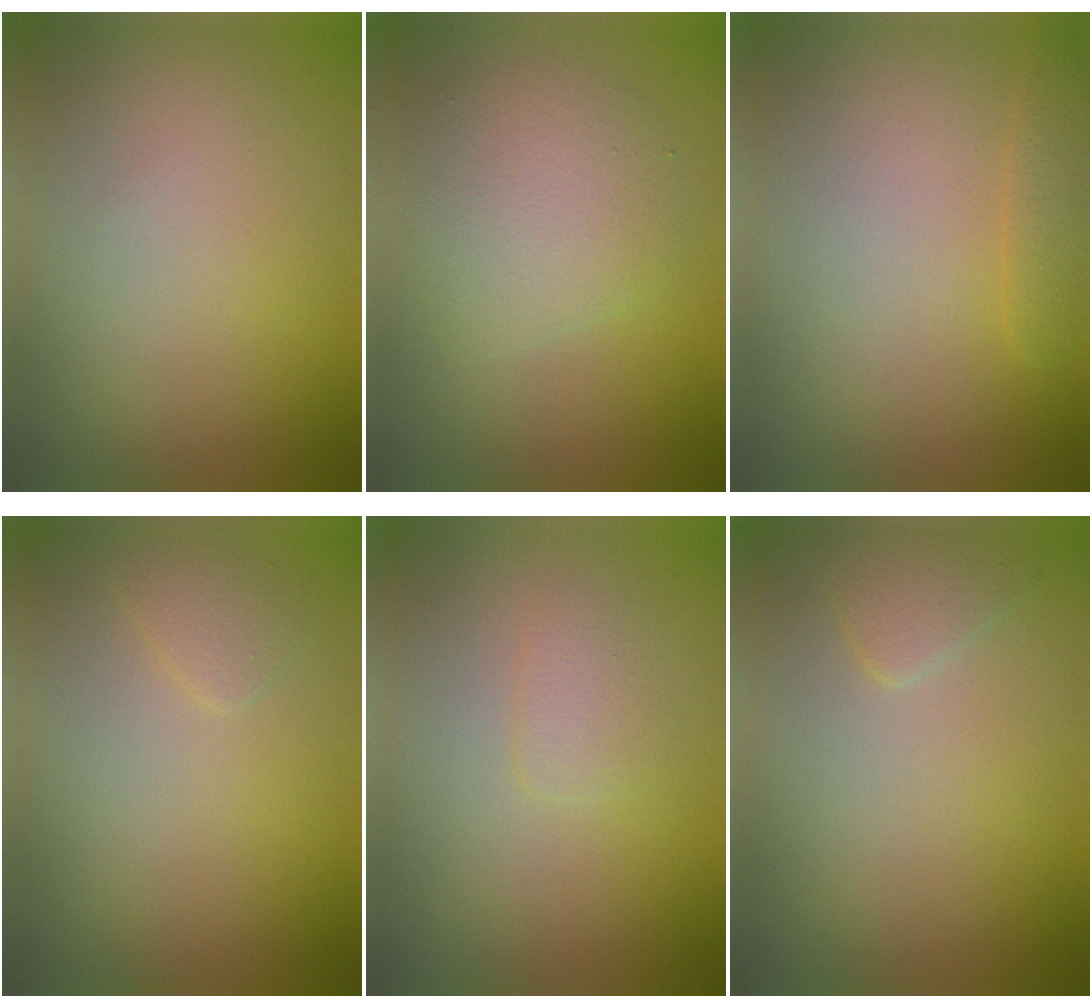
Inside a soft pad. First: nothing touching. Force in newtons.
{"total": 4.1, "press": 4.1, "slide": 0.0}
{"total": 1.5, "press": 1.5, "slide": 0.2}
{"total": 1.2, "press": 1.2, "slide": 0.1}
{"total": 1.2, "press": 1.2, "slide": 0.1}
{"total": 1.5, "press": 1.5, "slide": 0.1}